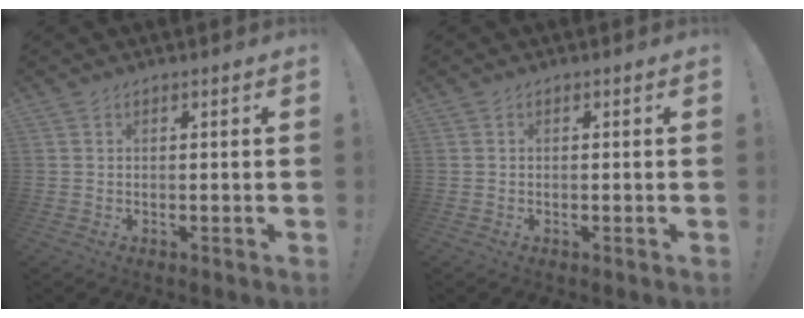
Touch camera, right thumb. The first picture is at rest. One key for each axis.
{"total": 0.0}